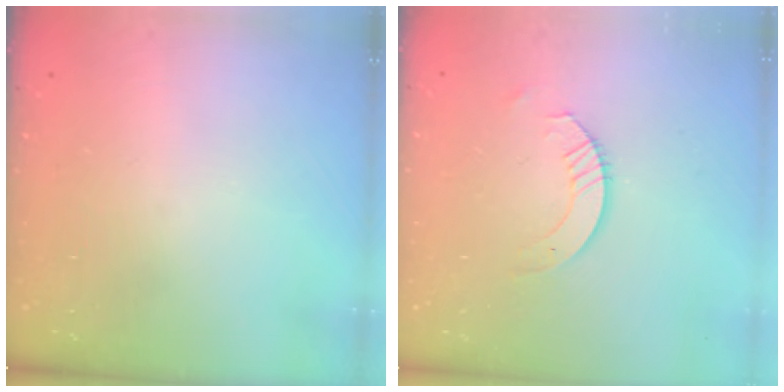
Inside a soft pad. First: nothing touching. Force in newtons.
{"total": 3.8, "press": 3.8, "slide": 0.4}